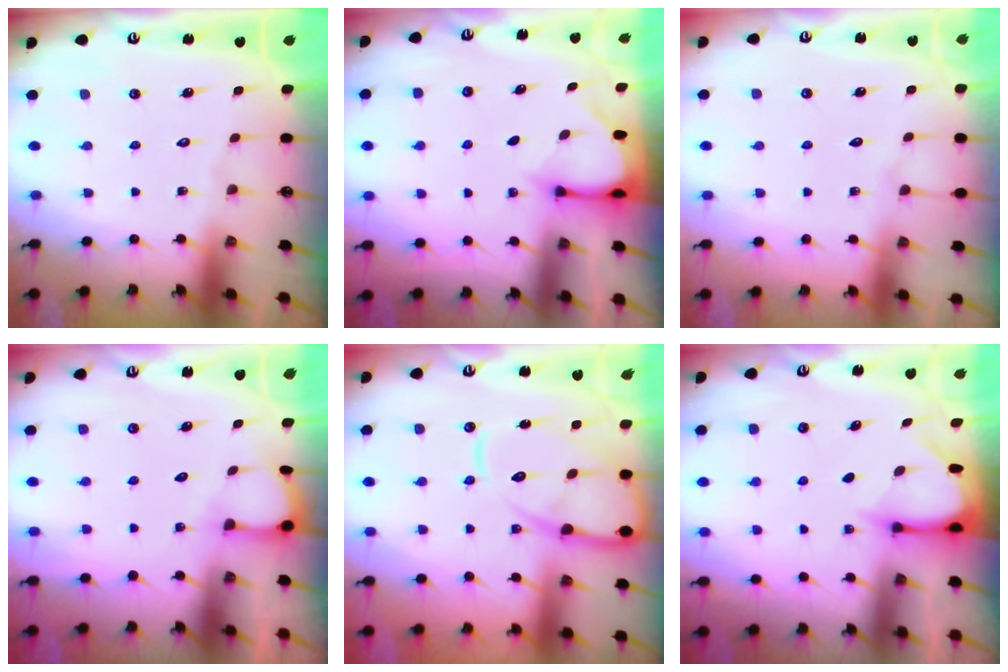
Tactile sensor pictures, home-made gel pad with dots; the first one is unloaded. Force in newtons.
{"total": 3.3, "press": 3.3, "slide": 0.3}
{"total": 2.5, "press": 2.5, "slide": 0.4}
{"total": 2.9, "press": 2.9, "slide": 0.4}
{"total": 13.6, "press": 13.6, "slide": 1.3}
{"total": 3.2, "press": 3.2, "slide": 0.3}